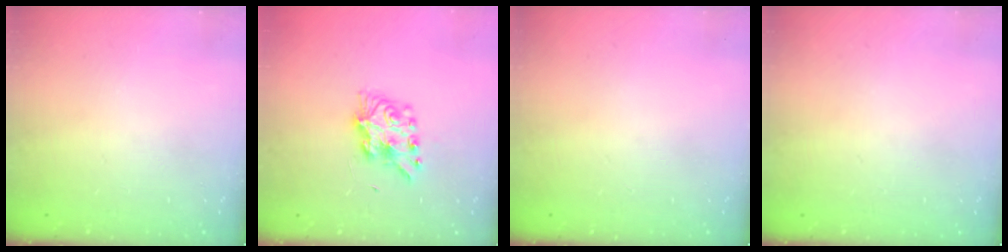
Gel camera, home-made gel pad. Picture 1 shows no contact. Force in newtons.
{"total": 7.9, "press": 7.9, "slide": 0.7}
{"total": 0.0}
{"total": 0.0}